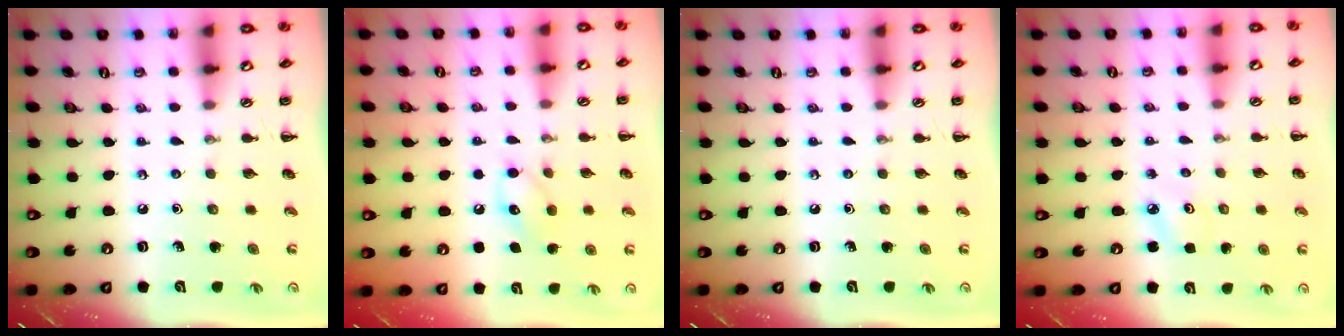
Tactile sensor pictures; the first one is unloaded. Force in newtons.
{"total": 8.8, "press": 8.8, "slide": 1.2}
{"total": 0.0}
{"total": 3.5, "press": 3.4, "slide": 1.1}